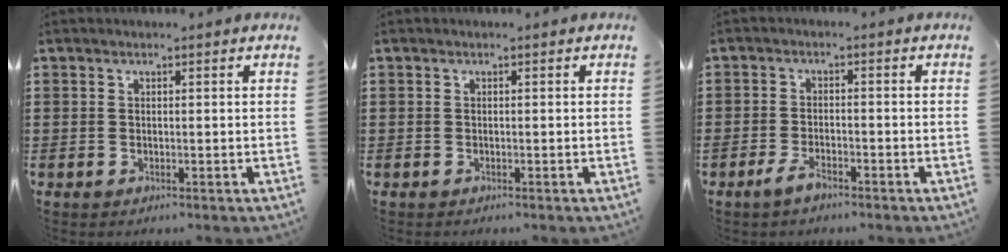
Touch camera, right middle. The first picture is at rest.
{"total": 0.0}
{"total": 3.0, "force": [-2.1, 1.0, 1.9], "torque": [-0.048, 0.001, -0.044]}